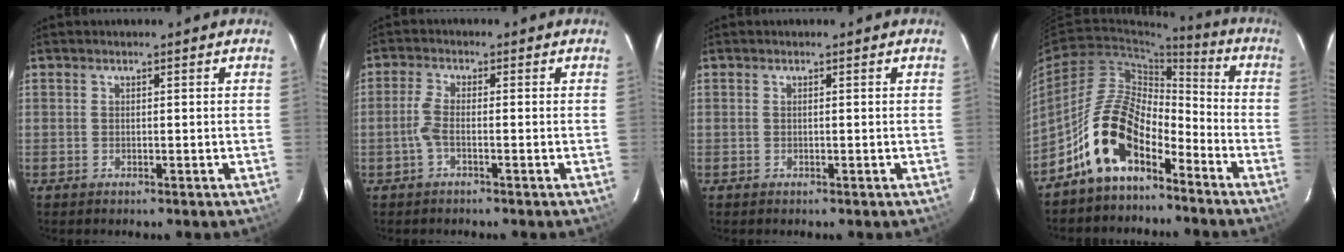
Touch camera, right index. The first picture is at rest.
{"total": 2.6, "force": [-1.2, 0.4, 2.3], "torque": [-0.060, 0.004, -0.025]}
{"total": 0.0}
{"total": 12.9, "force": [-8.2, 5.9, 8.0], "torque": [-0.151, 0.025, -0.155]}